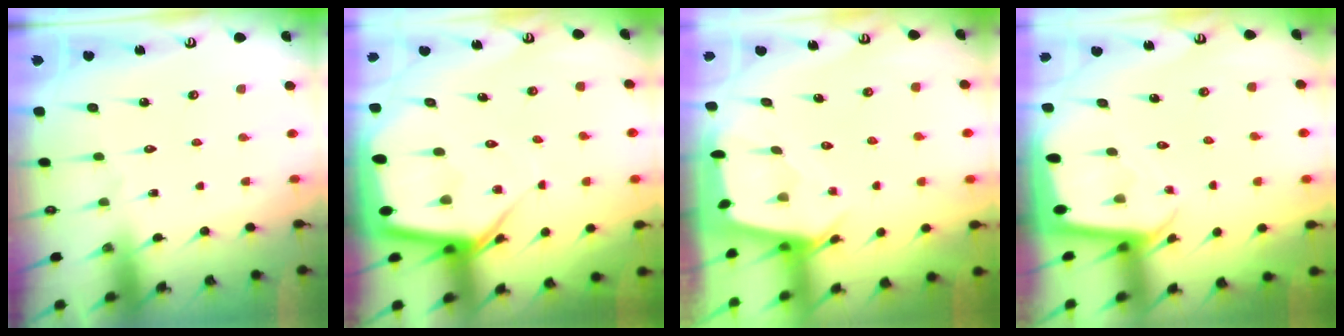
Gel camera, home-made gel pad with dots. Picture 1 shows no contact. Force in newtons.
{"total": 9.6, "press": 9.6, "slide": 0.8}
{"total": 3.5, "press": 3.5, "slide": 0.3}
{"total": 2.2, "press": 2.2, "slide": 0.2}